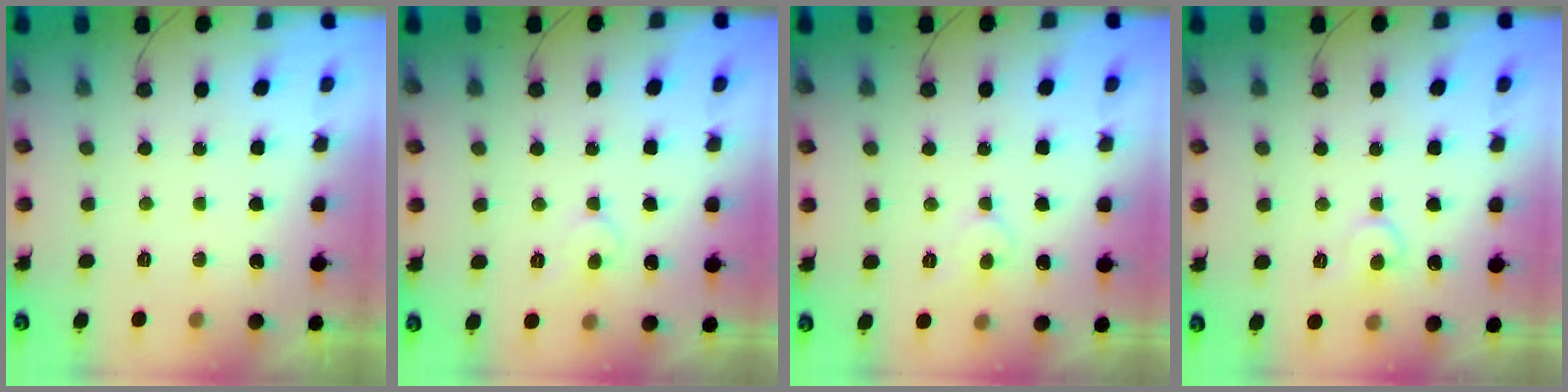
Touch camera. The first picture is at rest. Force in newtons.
{"total": 4.7, "press": 4.7, "slide": 0.5}
{"total": 4.7, "press": 4.7, "slide": 0.5}
{"total": 8.6, "press": 8.5, "slide": 0.7}